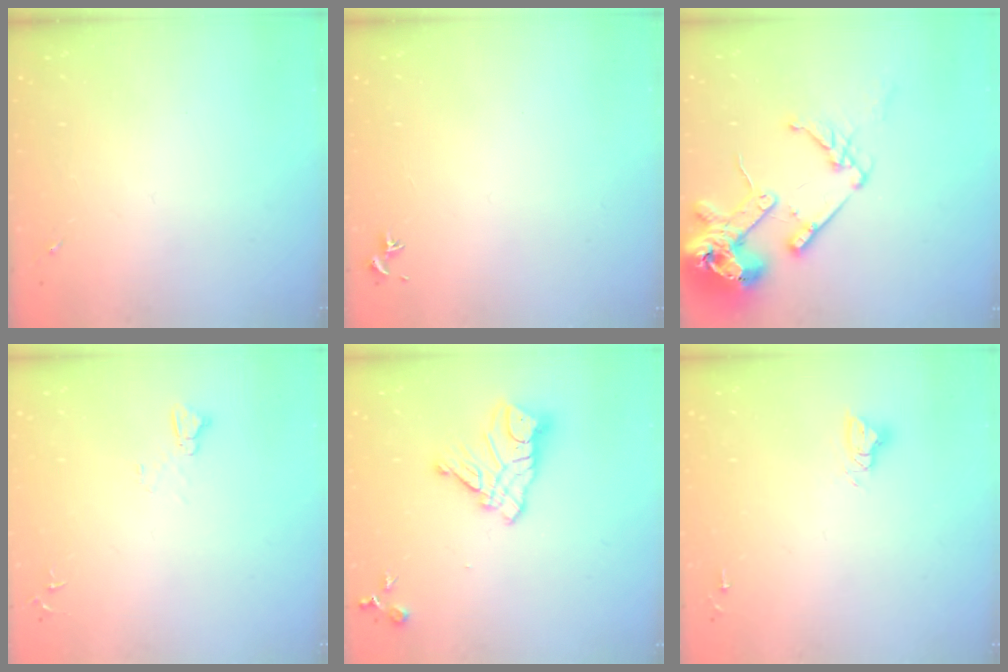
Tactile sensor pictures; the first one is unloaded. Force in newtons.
{"total": 0.7, "press": 0.6, "slide": 0.5}
{"total": 17.6, "press": 17.4, "slide": 2.3}
{"total": 4.1, "press": 4.1, "slide": 0.4}
{"total": 12.8, "press": 12.7, "slide": 1.0}
{"total": 4.9, "press": 4.9, "slide": 0.3}